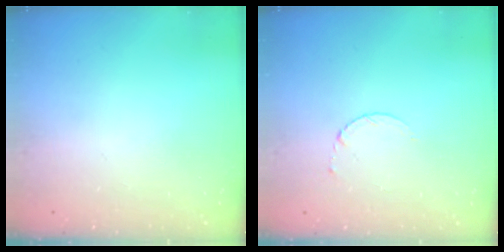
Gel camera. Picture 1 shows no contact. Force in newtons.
{"total": 2.6, "press": 2.6, "slide": 0.3}